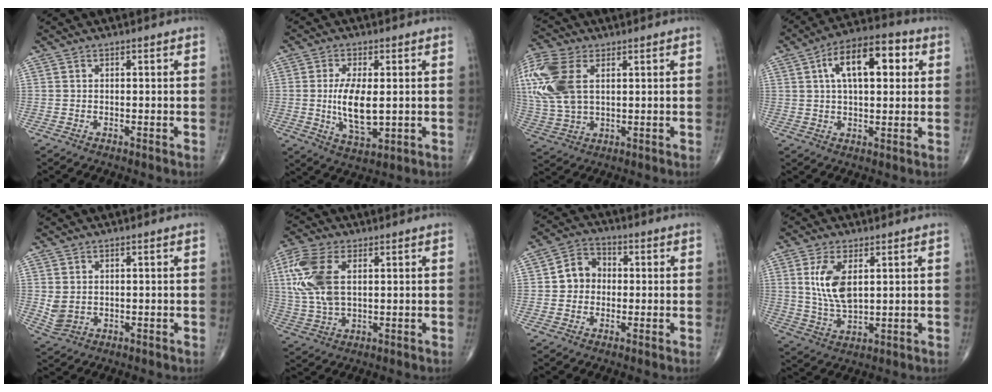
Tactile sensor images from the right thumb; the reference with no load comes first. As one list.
[{"total": 9.5, "force": [0.0, 4.1, 8.6], "torque": [-0.152, -0.022, 0.007]}, {"total": 18.0, "force": [5.0, 10.9, 13.5], "torque": [-0.343, 0.004, 0.098]}, {"total": 14.0, "force": [3.9, 6.7, 11.6], "torque": [-0.171, 0.020, 0.057]}, {"total": 3.4, "force": [0.4, 2.6, 2.2], "torque": [-0.041, -0.006, 0.019]}, {"total": 12.5, "force": [3.0, 6.8, 10.0], "torque": [-0.239, 0.002, 0.061]}, {"total": 6.4, "force": [0.0, 5.5, 3.2], "torque": [-0.033, 0.019, -0.011]}, {"total": 8.9, "force": [2.5, 4.3, 7.4], "torque": [-0.143, -0.015, 0.057]}]